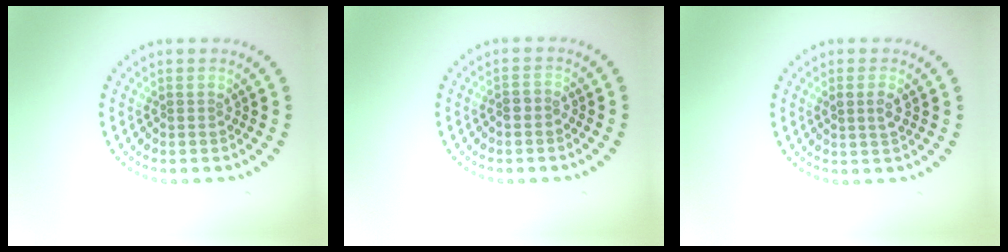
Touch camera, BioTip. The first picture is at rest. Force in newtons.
{"total": 0.8, "press": 0.6, "slide": 0.5}
{"total": 1.5, "press": 1.5, "slide": 0.3}